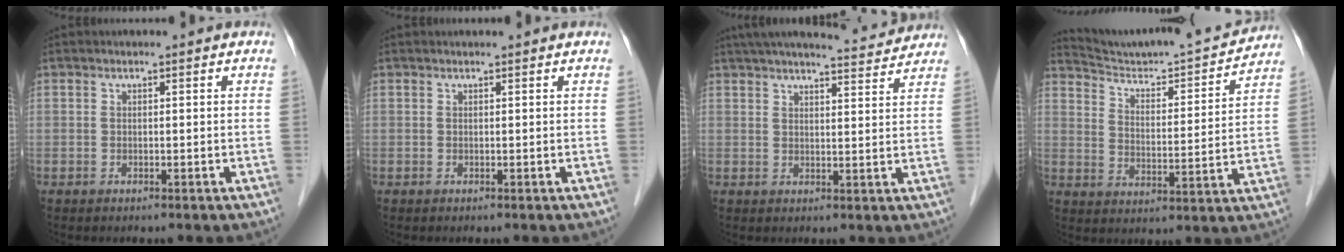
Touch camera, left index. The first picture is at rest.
{"total": 1.2, "force": [1.2, 0.0, 0.3], "torque": [-0.008, 0.013, 0.017]}
{"total": 13.6, "force": [12.5, 1.4, 5.0], "torque": [-0.077, 0.016, 0.165]}
{"total": 16.4, "force": [15.8, 0.8, 4.1], "torque": [-0.068, -0.021, 0.234]}